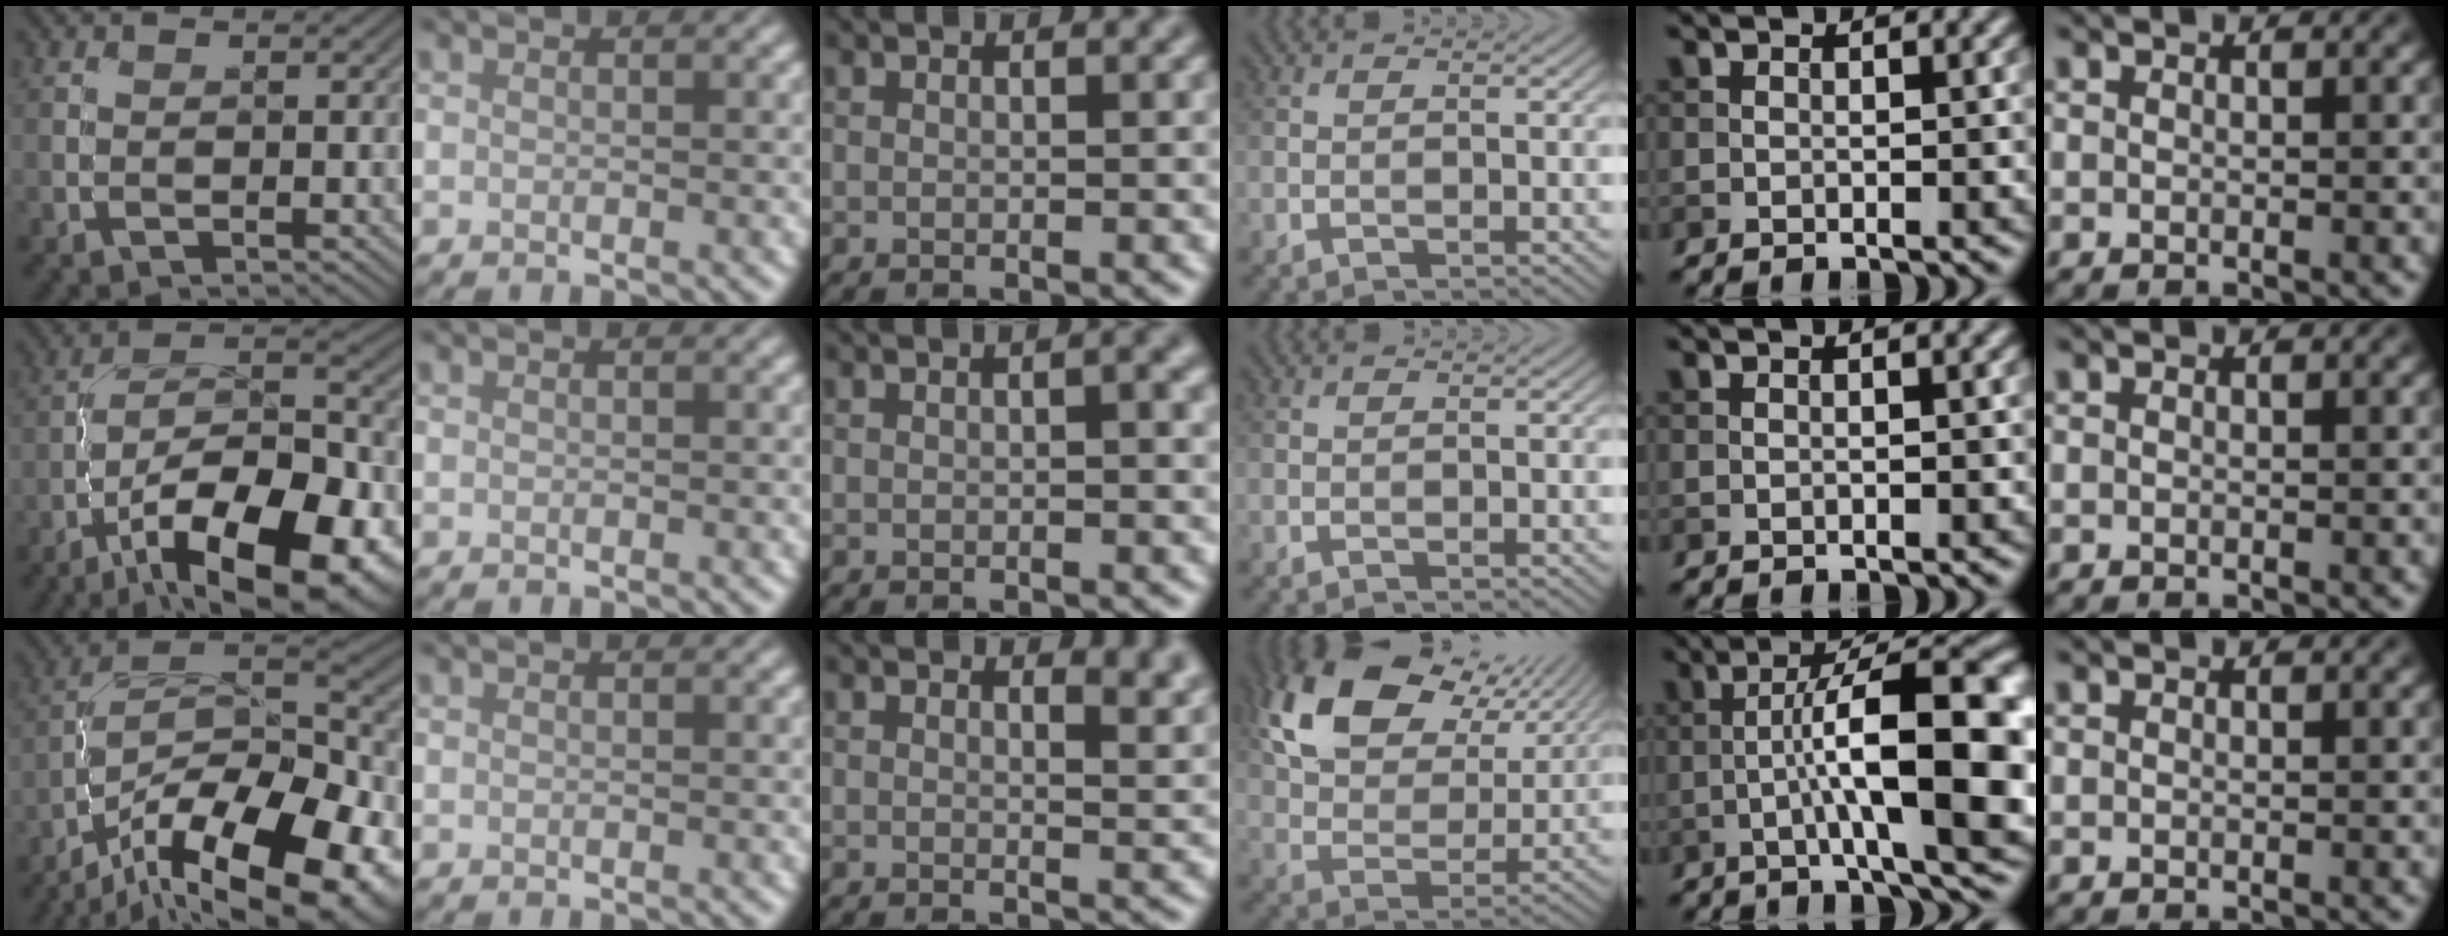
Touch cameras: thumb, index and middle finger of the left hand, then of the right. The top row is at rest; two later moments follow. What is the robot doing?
{"motion": "unscrew", "object": "medicine bottle"}